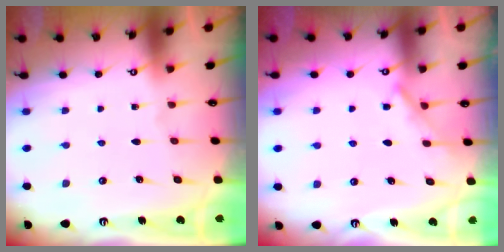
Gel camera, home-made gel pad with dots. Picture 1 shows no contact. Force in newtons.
{"total": 4.2, "press": 4.2, "slide": 0.6}